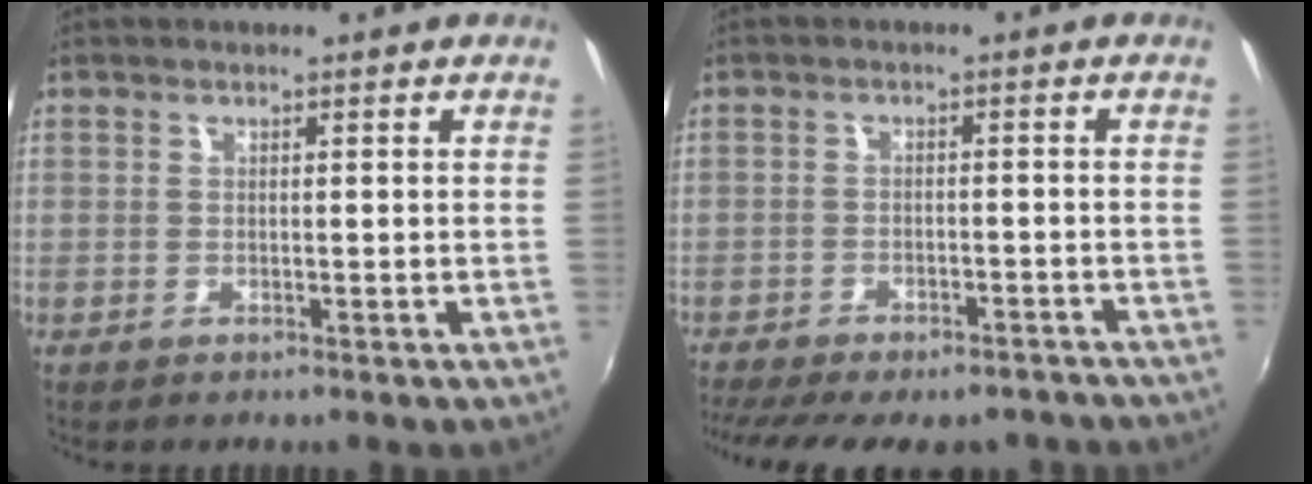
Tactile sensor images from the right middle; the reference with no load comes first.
{"total": 15.9, "force": [-13.2, 5.3, 6.9], "torque": [-0.149, -0.025, -0.174]}